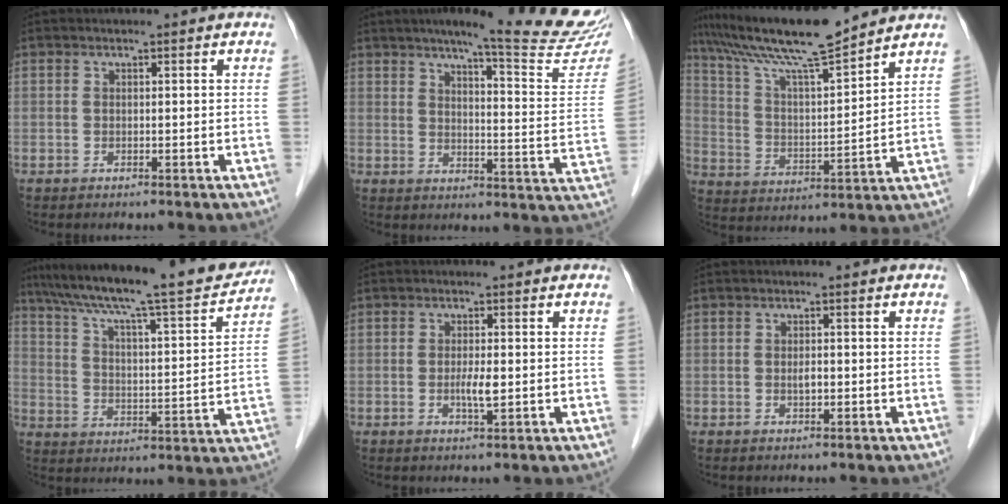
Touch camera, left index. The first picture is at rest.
{"total": 20.6, "force": [18.0, 0.3, 10.2], "torque": [-0.129, -0.066, 0.215]}
{"total": 14.2, "force": [12.5, -0.2, 6.8], "torque": [-0.133, 0.009, 0.225]}
{"total": 23.0, "force": [19.9, 1.8, 11.2], "torque": [-0.190, -0.005, 0.286]}
{"total": 2.5, "force": [-0.3, 0.3, 2.5], "torque": [-0.050, -0.004, -0.003]}
{"total": 1.1, "force": [-0.1, 0.4, 1.0], "torque": [-0.020, 0.000, -0.001]}